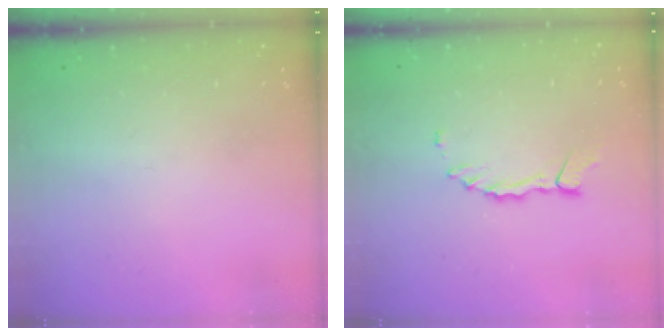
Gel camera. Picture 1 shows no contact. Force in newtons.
{"total": 2.4, "press": 2.4, "slide": 0.3}